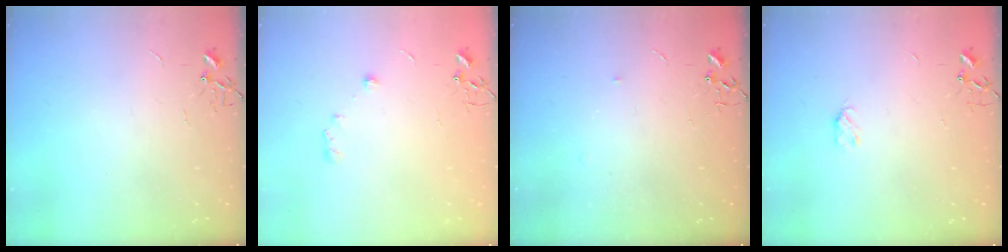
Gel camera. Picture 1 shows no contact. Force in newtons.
{"total": 6.9, "press": 6.9, "slide": 0.7}
{"total": 3.6, "press": 3.5, "slide": 0.6}
{"total": 3.9, "press": 3.9, "slide": 0.5}